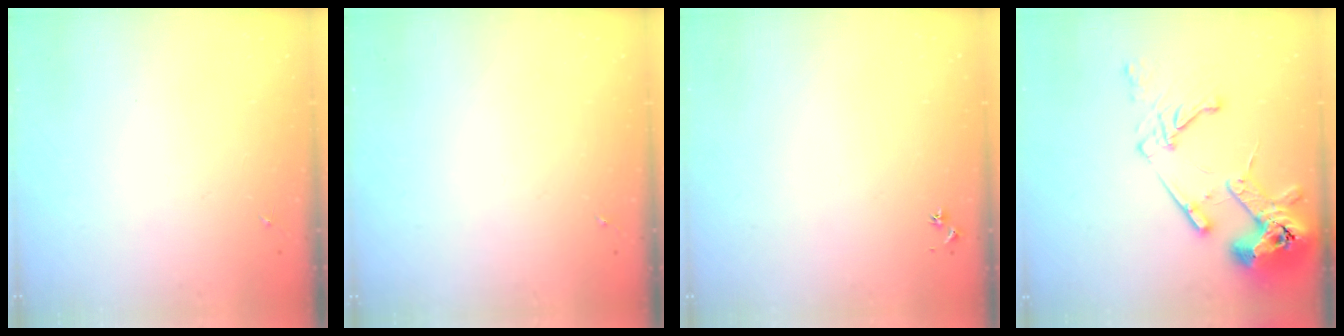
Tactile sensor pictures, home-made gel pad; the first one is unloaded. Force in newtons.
{"total": 0.0}
{"total": 3.0, "press": 2.9, "slide": 0.3}
{"total": 16.7, "press": 16.5, "slide": 2.2}